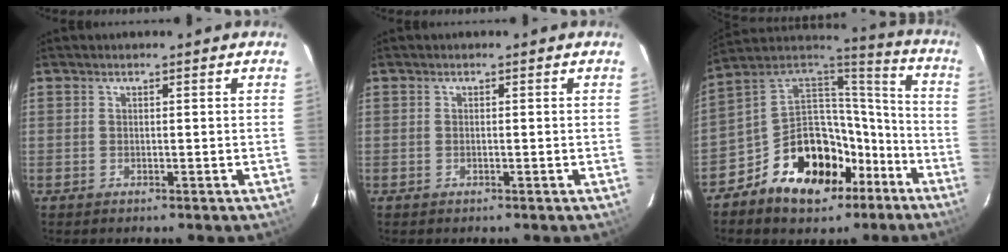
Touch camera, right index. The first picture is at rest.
{"total": 0.0}
{"total": 20.4, "force": [-10.5, 13.4, 11.2], "torque": [-0.225, 0.050, -0.152]}